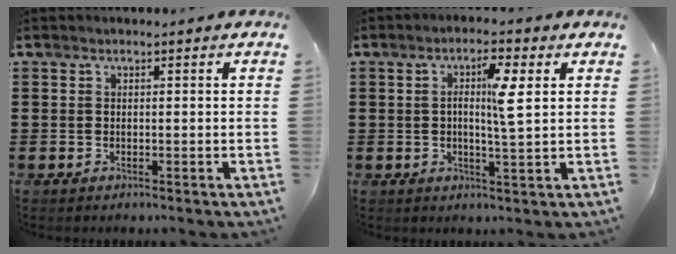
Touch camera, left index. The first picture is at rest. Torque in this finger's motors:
{"motor_torque": [0.33, -0.06, 0.47, 0.11]}